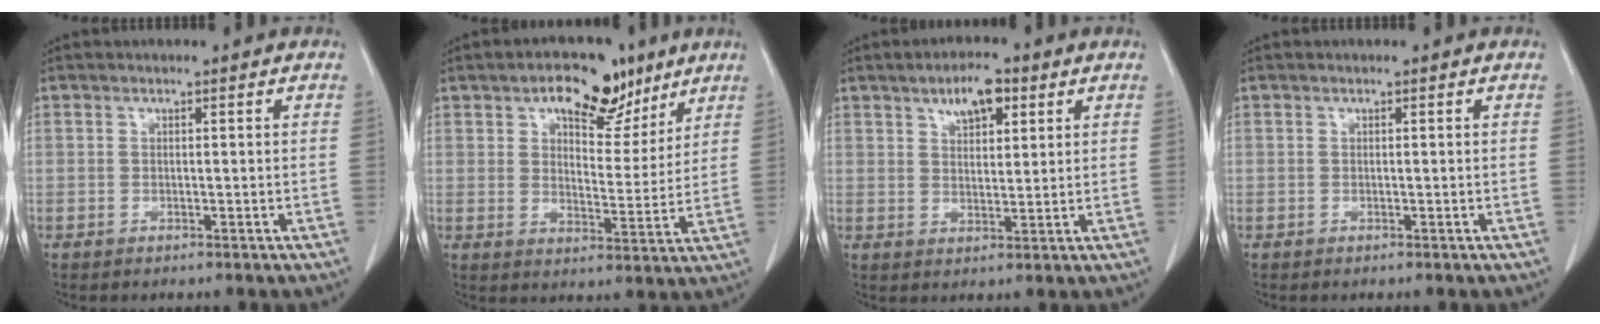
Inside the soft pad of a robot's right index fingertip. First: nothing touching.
{"total": 10.3, "force": [6.5, 5.2, 6.1], "torque": [-0.084, 0.011, 0.100]}
{"total": 5.8, "force": [3.2, 2.4, 4.1], "torque": [-0.069, 0.004, 0.052]}
{"total": 0.0}